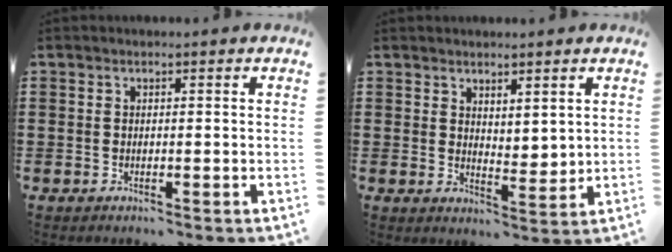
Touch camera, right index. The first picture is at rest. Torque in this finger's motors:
{"motor_torque": [-0.04, 0.21, 0.19, 0.00]}